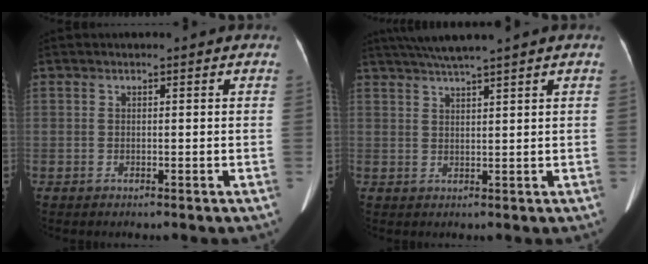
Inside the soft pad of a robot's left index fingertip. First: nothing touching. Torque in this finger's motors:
{"motor_torque": [0.62, -1.04, 0.12, 0.11]}